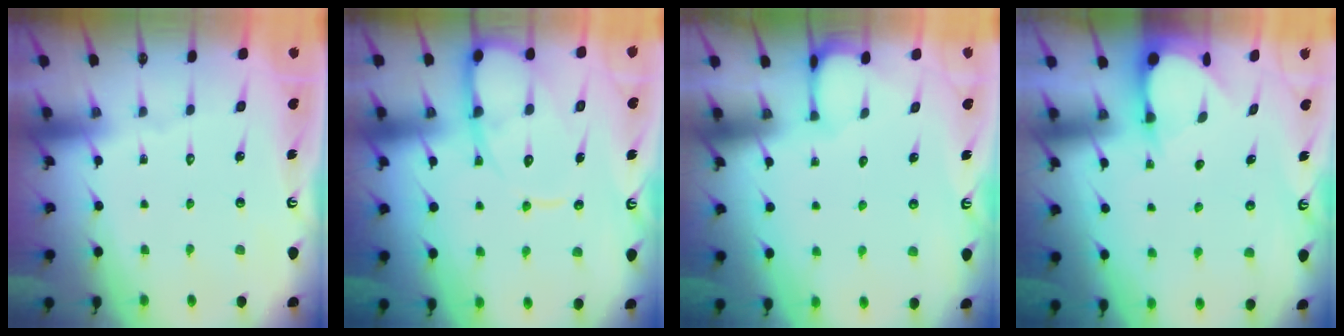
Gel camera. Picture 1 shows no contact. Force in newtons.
{"total": 11.8, "press": 11.7, "slide": 1.3}
{"total": 1.6, "press": 1.6, "slide": 0.1}
{"total": 3.5, "press": 3.5, "slide": 0.4}